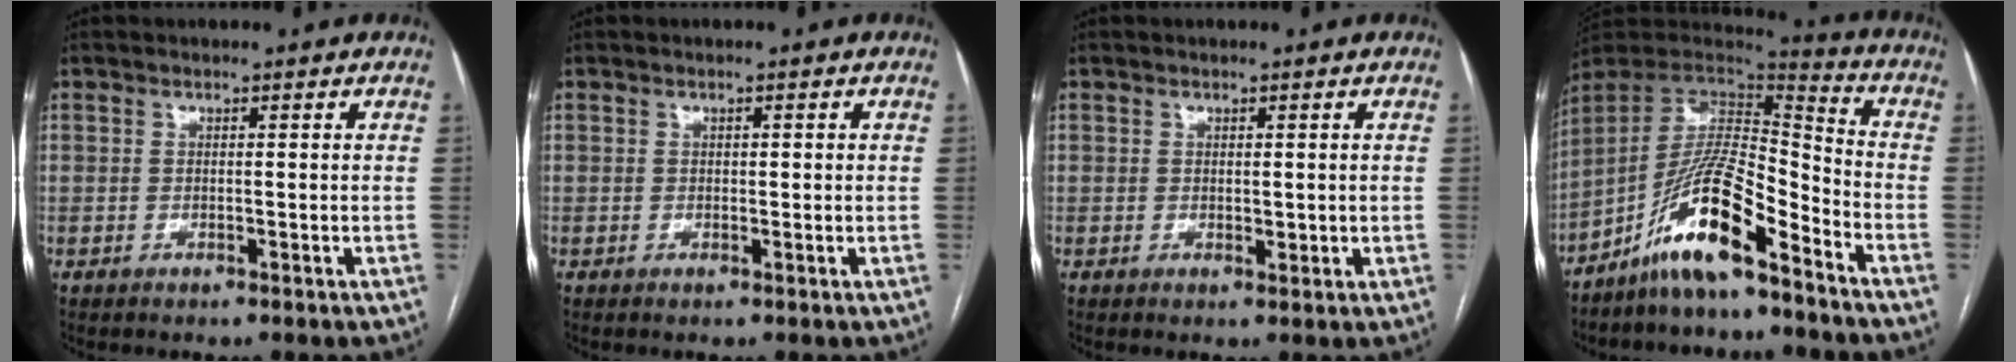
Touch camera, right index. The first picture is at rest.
{"total": 1.0, "force": [0.2, 0.6, 0.7], "torque": [-0.008, 0.002, 0.004]}
{"total": 1.5, "force": [0.2, 0.8, 1.2], "torque": [-0.016, -0.005, 0.006]}
{"total": 14.1, "force": [-9.3, 2.3, 10.3], "torque": [-0.194, 0.012, -0.169]}